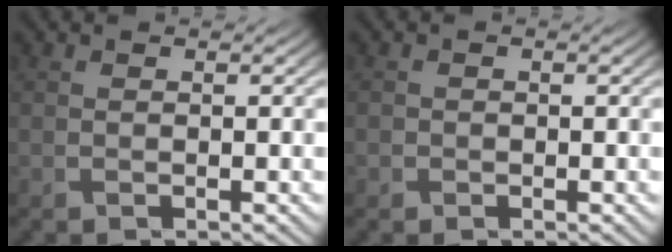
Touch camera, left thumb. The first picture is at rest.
{"total": 0.9, "force": [-0.3, 0.8, 0.0], "torque": [0.005, -0.003, -0.009]}